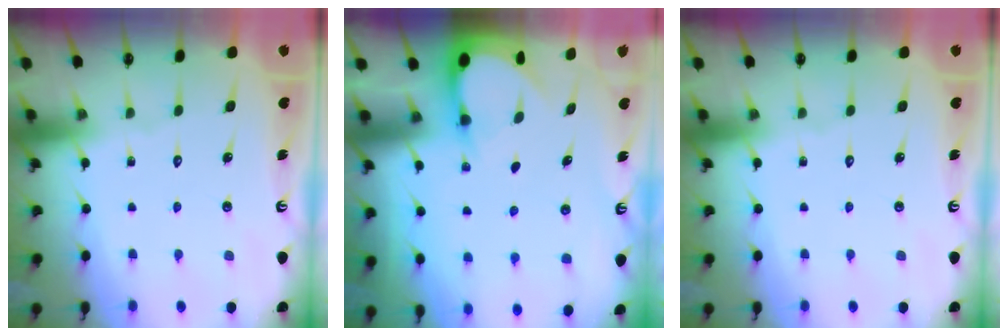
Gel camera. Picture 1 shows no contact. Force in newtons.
{"total": 2.9, "press": 2.9, "slide": 0.3}
{"total": 0.0}